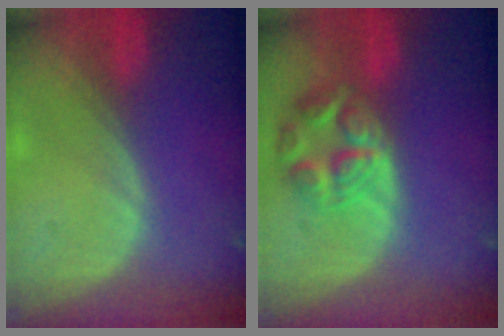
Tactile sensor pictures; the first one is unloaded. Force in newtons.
{"total": 7.7, "press": 6.9, "slide": 3.4}